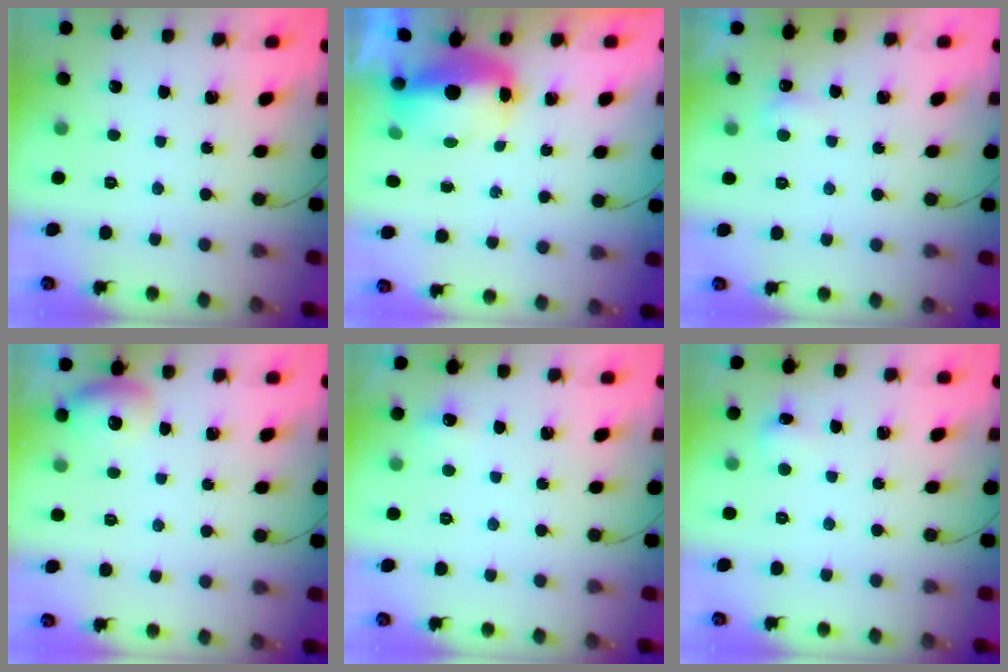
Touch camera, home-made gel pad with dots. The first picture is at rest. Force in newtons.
{"total": 6.4, "press": 6.3, "slide": 1.0}
{"total": 2.5, "press": 2.4, "slide": 0.5}
{"total": 9.9, "press": 8.4, "slide": 5.2}
{"total": 4.2, "press": 4.0, "slide": 1.1}
{"total": 4.9, "press": 4.7, "slide": 1.5}